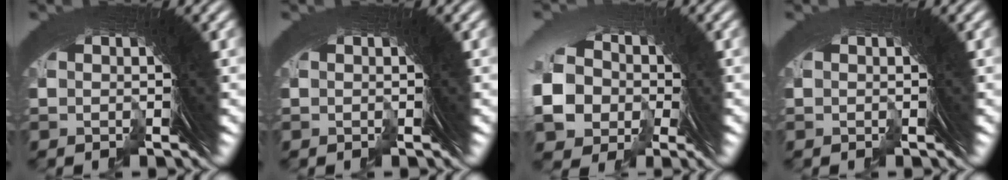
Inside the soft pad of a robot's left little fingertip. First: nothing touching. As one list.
[{"total": 0.0}, {"total": 9.0, "force": [-1.8, 7.9, 4.0], "torque": [-0.126, -0.040, -0.020]}, {"total": 0.6, "force": [-0.3, -0.3, -0.4], "torque": [0.009, 0.003, -0.006]}]